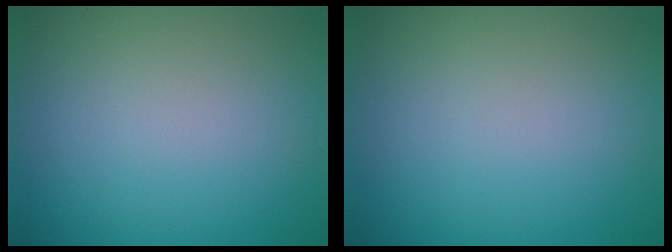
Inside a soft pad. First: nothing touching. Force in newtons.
{"total": 0.0}